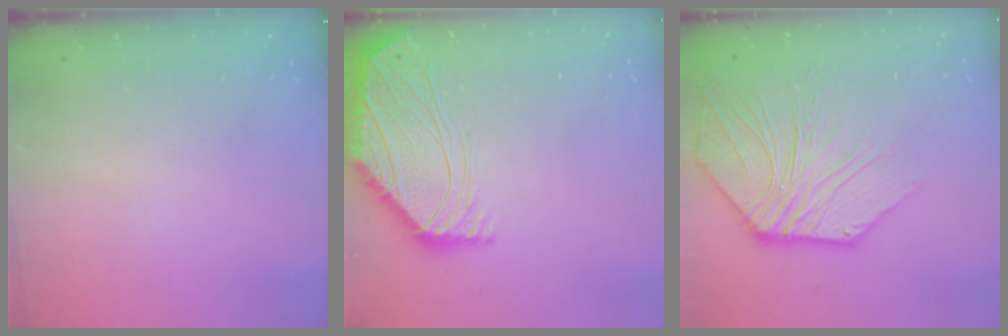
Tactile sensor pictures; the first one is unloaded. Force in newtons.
{"total": 0.5, "press": 0.4, "slide": 0.3}
{"total": 10.1, "press": 10.0, "slide": 1.4}